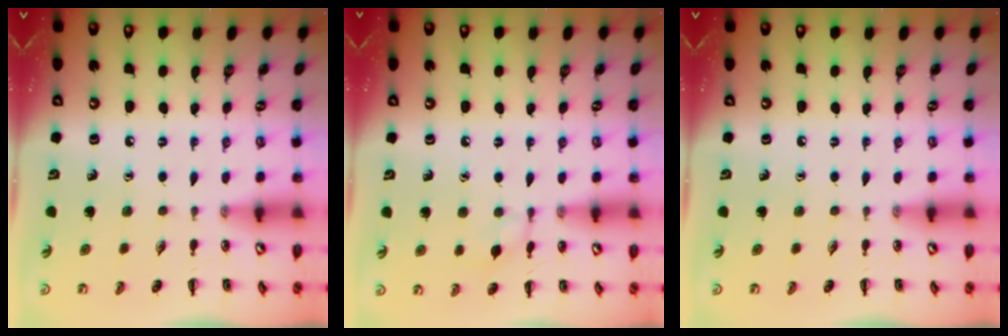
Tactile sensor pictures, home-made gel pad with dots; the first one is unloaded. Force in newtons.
{"total": 6.3, "press": 5.9, "slide": 2.2}
{"total": 0.0}